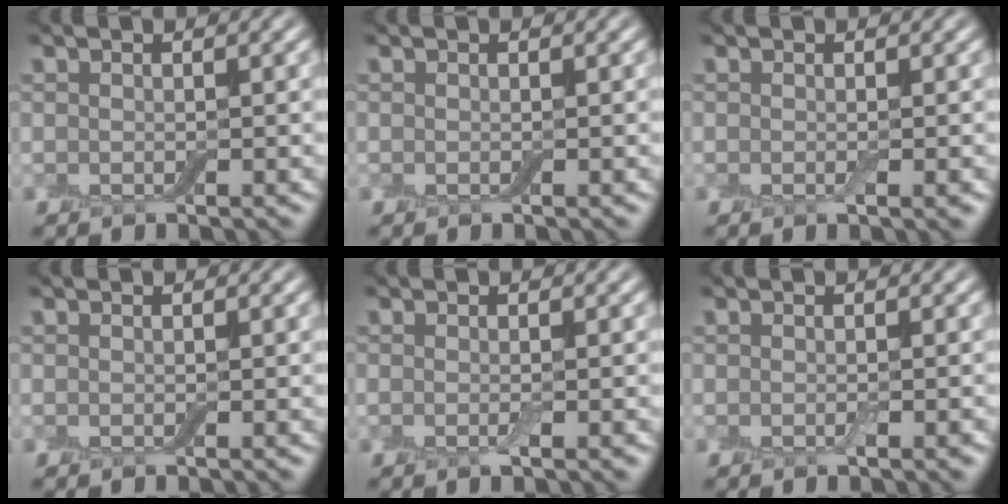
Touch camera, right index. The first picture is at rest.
{"total": 0.0}
{"total": 0.7, "force": [-0.1, 0.1, 0.7], "torque": [-0.012, -0.003, -0.002]}
{"total": 0.0}
{"total": 1.0, "force": [-0.2, 0.1, 0.9], "torque": [-0.018, -0.004, -0.005]}
{"total": 0.8, "force": [-0.4, 0.1, 0.7], "torque": [-0.012, -0.002, -0.006]}